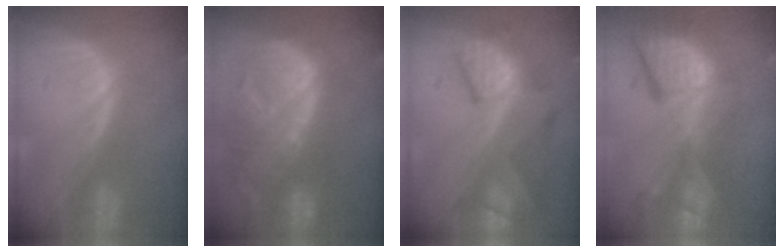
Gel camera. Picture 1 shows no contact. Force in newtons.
{"total": 13.0, "press": 11.3, "slide": 6.4}
{"total": 10.1, "press": 8.7, "slide": 5.0}
{"total": 13.9, "press": 11.3, "slide": 8.1}